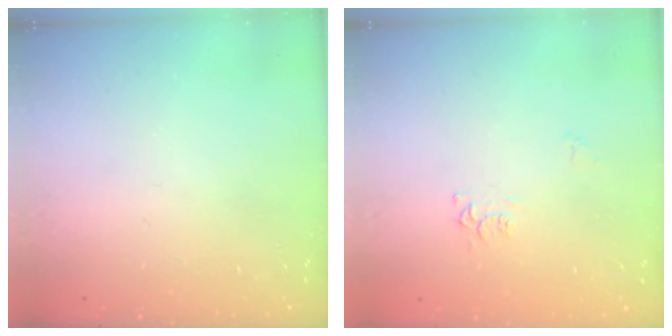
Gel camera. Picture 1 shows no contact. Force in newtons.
{"total": 5.0, "press": 5.0, "slide": 0.7}